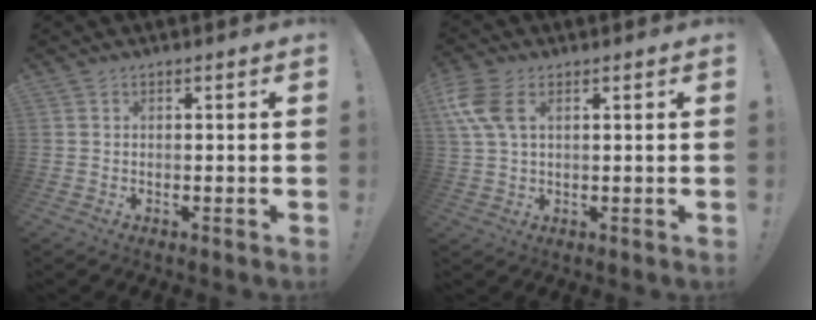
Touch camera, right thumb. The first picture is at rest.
{"total": 8.9, "force": [2.8, 4.9, 6.9], "torque": [-0.155, 0.000, 0.053]}